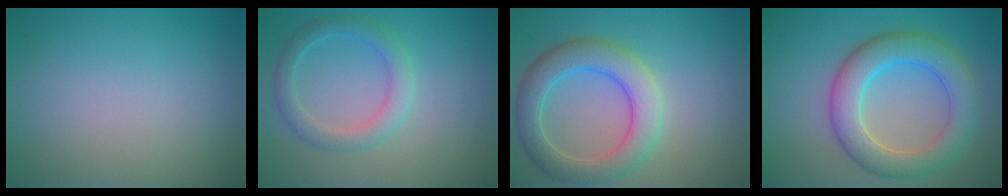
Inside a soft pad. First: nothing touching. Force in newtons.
{"total": 2.8, "press": 2.8, "slide": 0.1}
{"total": 5.5, "press": 5.5, "slide": 0.3}
{"total": 6.4, "press": 6.4, "slide": 0.5}